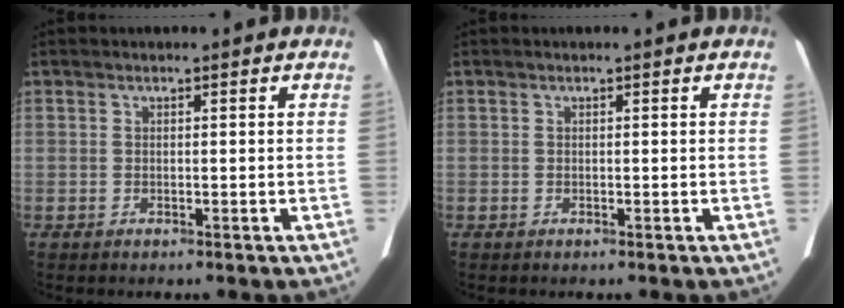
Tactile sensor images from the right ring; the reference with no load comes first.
{"total": 0.0}